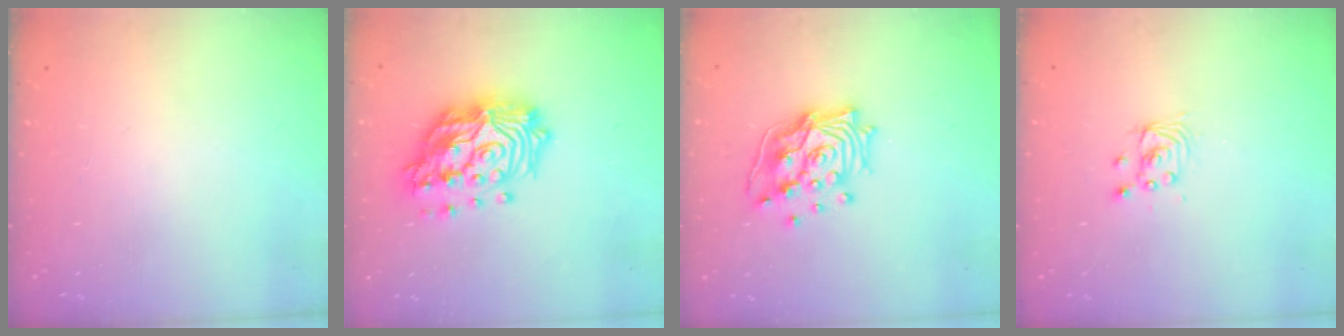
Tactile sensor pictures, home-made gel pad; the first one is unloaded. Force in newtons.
{"total": 21.5, "press": 21.3, "slide": 2.7}
{"total": 15.3, "press": 15.1, "slide": 2.7}
{"total": 2.9, "press": 2.9, "slide": 0.0}